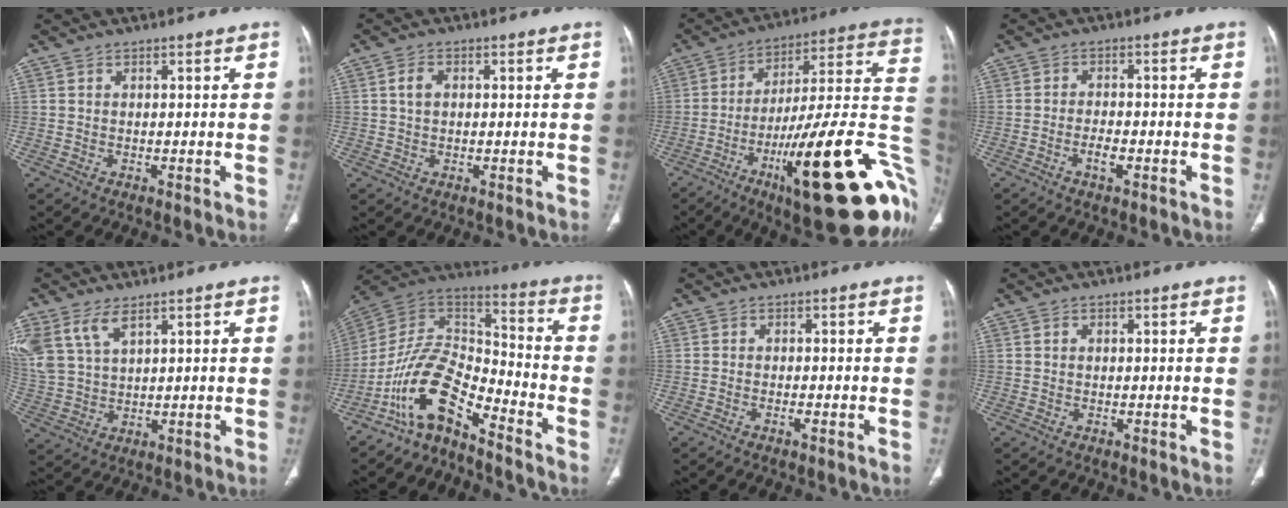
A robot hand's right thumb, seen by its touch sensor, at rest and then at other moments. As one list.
[{"total": 2.8, "force": [0.6, 1.8, 2.0], "torque": [-0.039, 0.006, 0.012]}, {"total": 33.1, "force": [-10.6, 7.9, 30.4], "torque": [-0.350, 0.043, -0.153]}, {"total": 3.0, "force": [-1.5, 1.2, 2.2], "torque": [-0.042, 0.012, -0.027]}, {"total": 8.8, "force": [5.1, 4.2, 5.8], "torque": [-0.134, -0.004, 0.118]}, {"total": 13.9, "force": [-9.8, 5.3, 8.3], "torque": [-0.142, 0.100, -0.188]}, {"total": 1.0, "force": [-0.7, 0.3, 0.7], "torque": [-0.014, 0.007, -0.010]}, {"total": 0.5, "force": [0.1, 0.4, 0.4], "torque": [-0.007, 0.003, 0.003]}]